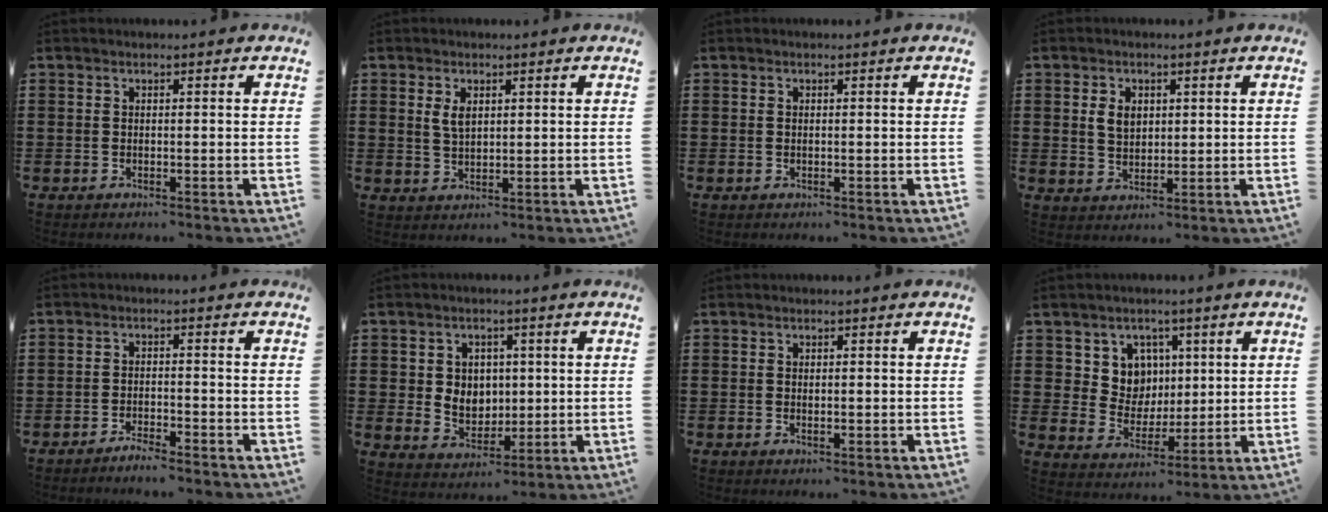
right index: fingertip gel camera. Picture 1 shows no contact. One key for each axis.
{"total": 2.8, "fx": 1.1, "fy": 1.4, "fz": 2.1, "tx": -0.045, "ty": 0.005, "tz": 0.020}
{"total": 0.0}
{"total": 3.7, "fx": 0.9, "fy": 2.6, "fz": 2.5, "tx": -0.056, "ty": 0.011, "tz": 0.016}
{"total": 2.2, "fx": -2.2, "fy": -0.2, "fz": 0.4, "tx": -0.009, "ty": 0.002, "tz": -0.043}
{"total": 4.6, "fx": 0.9, "fy": 4.3, "fz": 1.4, "tx": -0.031, "ty": 0.008, "tz": 0.013}
{"total": 0.7, "fx": 0.0, "fy": 0.3, "fz": 0.6, "tx": -0.012, "ty": 0.001, "tz": 0.001}
{"total": 7.3, "fx": 2.6, "fy": 6.5, "fz": 2.0, "tx": -0.059, "ty": 0.002, "tz": 0.049}